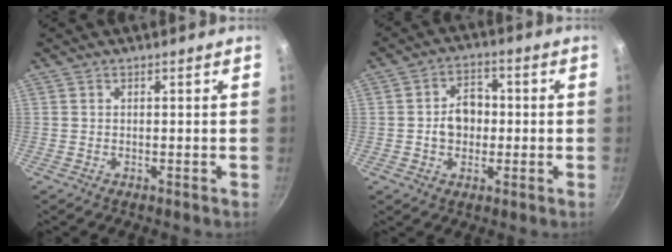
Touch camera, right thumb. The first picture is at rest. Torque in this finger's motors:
{"motor_torque": [0.19, 0.19, -0.02, 0.04, 0.06]}